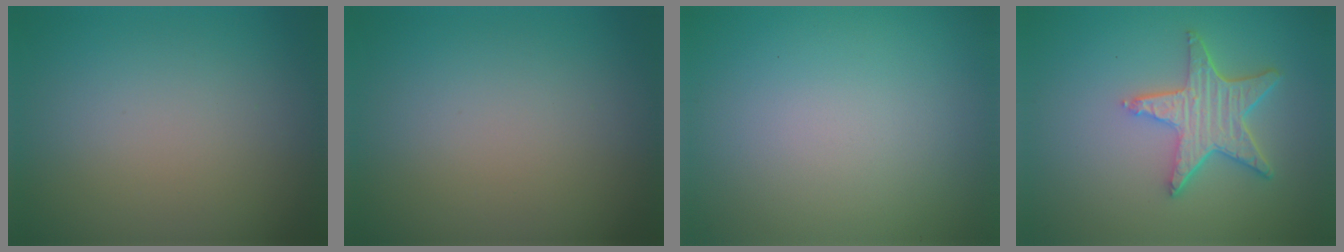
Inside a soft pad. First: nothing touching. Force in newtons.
{"total": 0.0}
{"total": 0.0}
{"total": 5.1, "press": 4.0, "slide": 3.1}